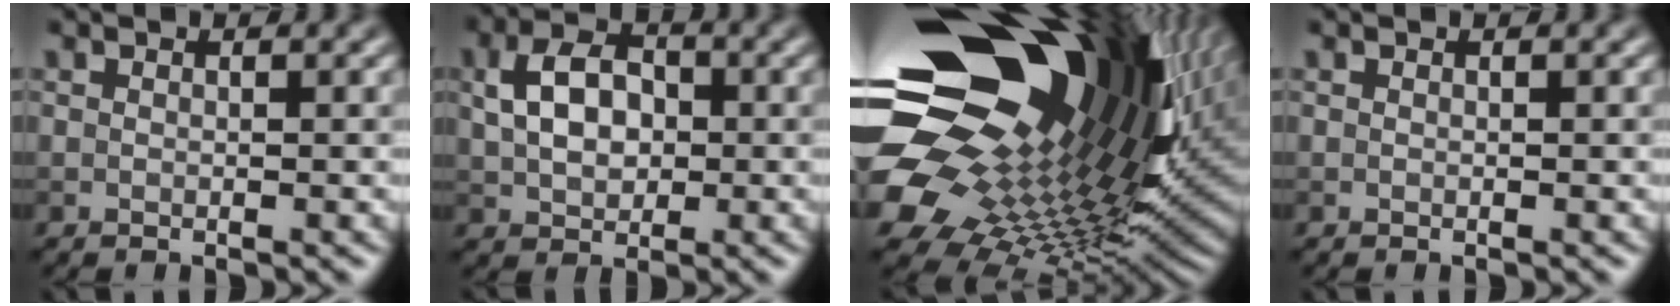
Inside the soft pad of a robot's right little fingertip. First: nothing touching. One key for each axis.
{"total": 5.0, "fx": 0.6, "fy": 3.5, "fz": 3.6, "tx": -0.067, "ty": 0.008, "tz": 0.005}
{"total": 20.1, "fx": 6.3, "fy": 12.0, "fz": 14.9, "tx": -0.291, "ty": -0.042, "tz": 0.144}
{"total": 0.0}